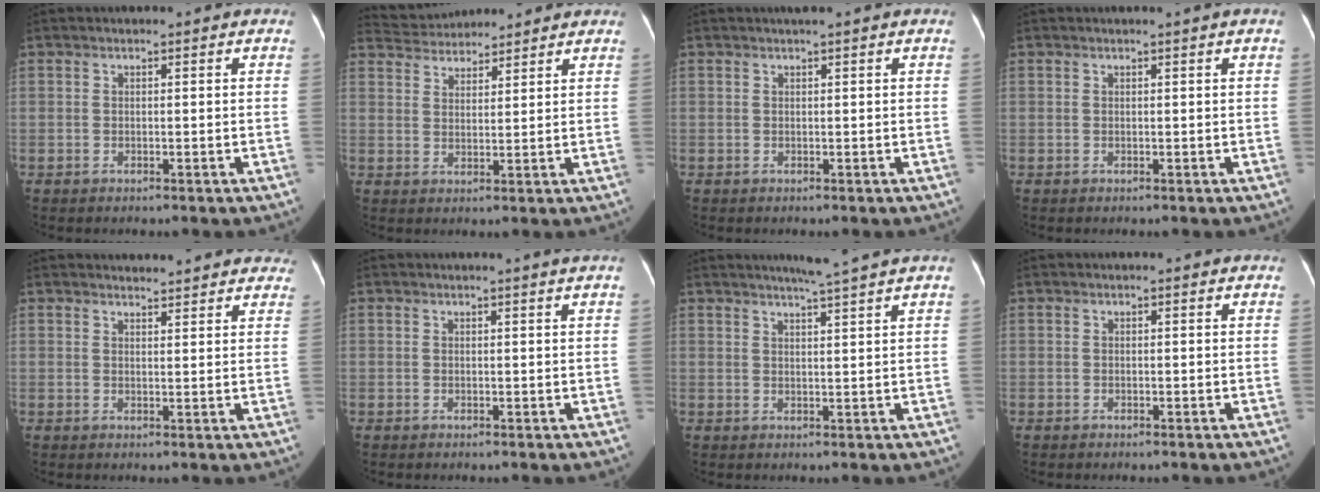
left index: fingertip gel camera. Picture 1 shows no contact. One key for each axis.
{"total": 8.1, "fx": 7.8, "fy": 1.9, "fz": 1.2, "tx": -0.024, "ty": 0.036, "tz": 0.124}
{"total": 1.5, "fx": 1.3, "fy": 0.1, "fz": 0.8, "tx": -0.011, "ty": 0.022, "tz": 0.023}
{"total": 0.6, "fx": 0.4, "fy": -0.2, "fz": 0.3, "tx": -0.009, "ty": -0.002, "tz": 0.013}
{"total": 12.8, "fx": 12.2, "fy": 2.9, "fz": 2.8, "tx": -0.009, "ty": 0.010, "tz": 0.124}
{"total": 1.6, "fx": 1.4, "fy": -0.5, "fz": 0.6, "tx": -0.018, "ty": -0.007, "tz": 0.021}
{"total": 5.7, "fx": 4.9, "fy": -1.4, "fz": 2.6, "tx": -0.043, "ty": 0.000, "tz": 0.068}
{"total": 0.6, "fx": 0.6, "fy": 0.2, "fz": 0.0, "tx": -0.007, "ty": 0.015, "tz": 0.005}